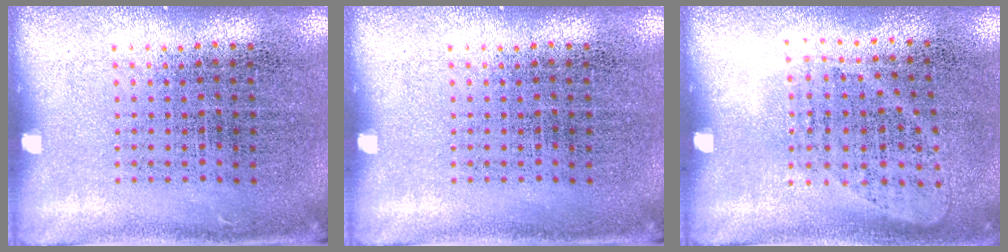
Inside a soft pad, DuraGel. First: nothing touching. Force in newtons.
{"total": 0.0}
{"total": 1.0, "press": 0.8, "slide": 0.5}